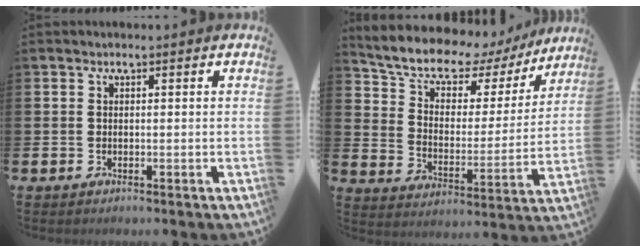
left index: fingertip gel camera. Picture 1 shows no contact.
{"total": 9.5, "force": [8.1, 3.8, 3.2], "torque": [-0.097, -0.054, 0.136]}